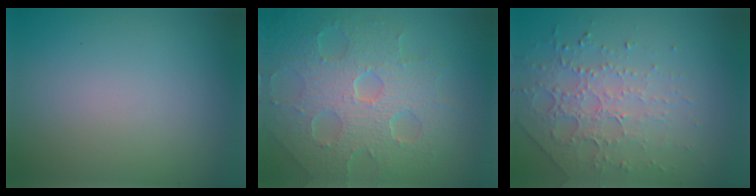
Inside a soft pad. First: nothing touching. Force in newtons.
{"total": 8.6, "press": 5.9, "slide": 6.2}
{"total": 4.5, "press": 3.2, "slide": 3.3}